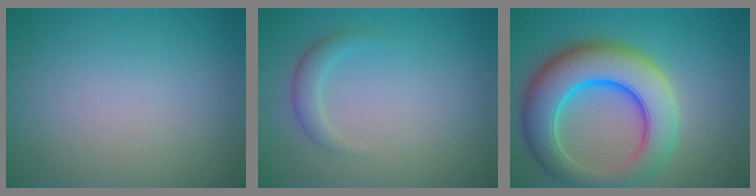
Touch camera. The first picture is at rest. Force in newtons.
{"total": 1.8, "press": 1.8, "slide": 0.1}
{"total": 10.5, "press": 10.5, "slide": 0.2}